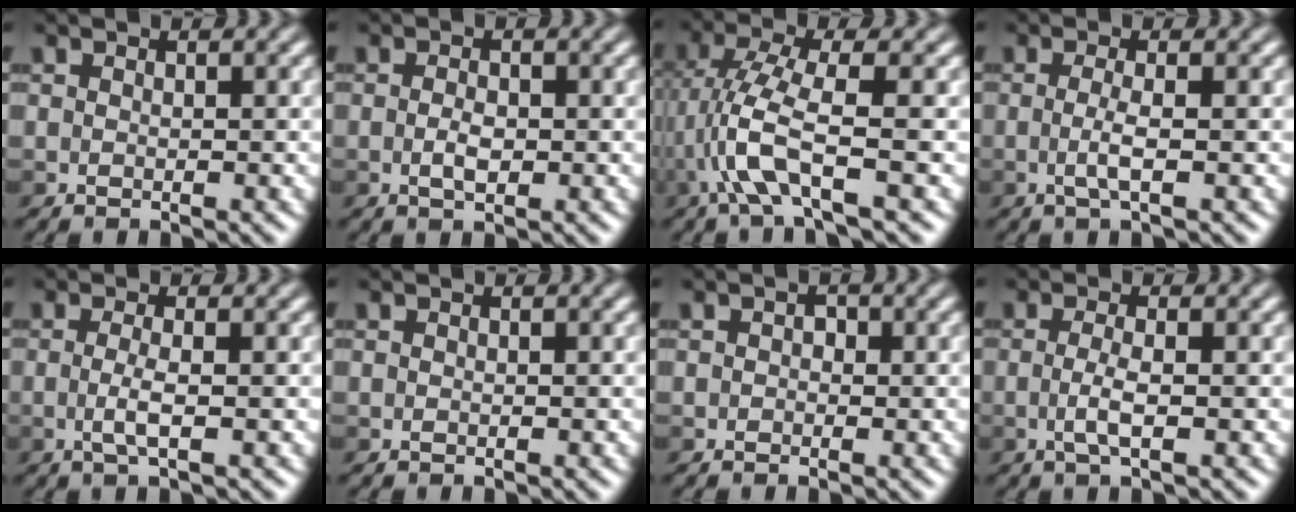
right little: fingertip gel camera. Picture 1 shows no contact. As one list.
[{"total": 1.5, "force": [-0.4, 0.8, 1.3], "torque": [-0.026, 0.002, -0.006]}, {"total": 4.5, "force": [-1.7, 0.5, 4.1], "torque": [-0.096, 0.011, -0.034]}, {"total": 1.7, "force": [-0.5, -0.1, 1.6], "torque": [-0.036, 0.001, -0.011]}, {"total": 1.7, "force": [-0.5, 0.0, 1.6], "torque": [-0.038, 0.000, -0.009]}, {"total": 0.0}, {"total": 1.6, "force": [0.5, 1.4, 0.7], "torque": [0.009, 0.007, -0.012]}, {"total": 1.9, "force": [-0.6, 0.1, 1.8], "torque": [-0.043, 0.000, -0.010]}]